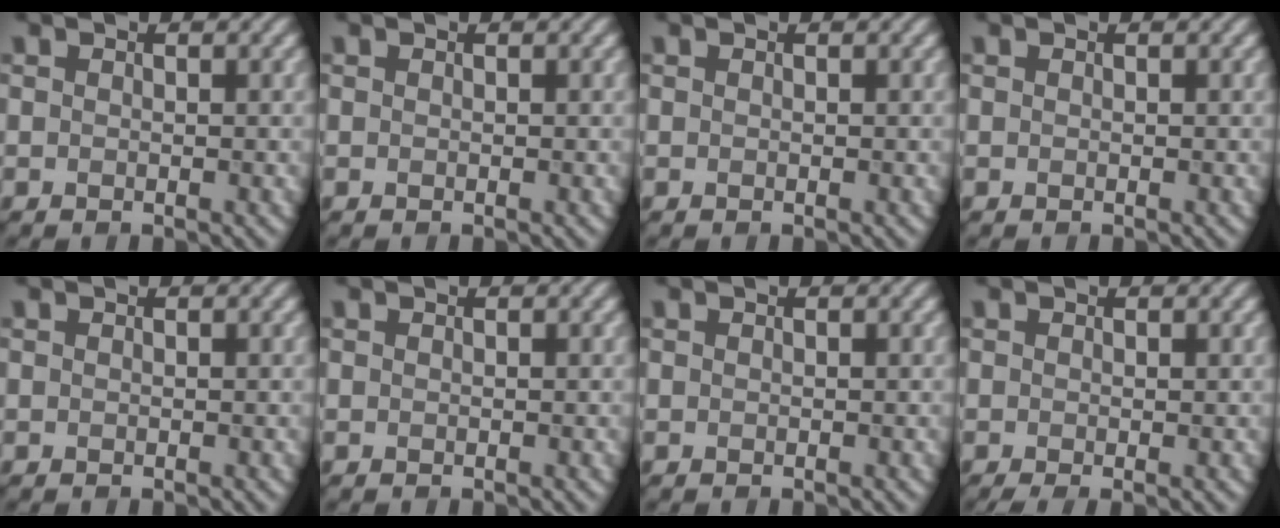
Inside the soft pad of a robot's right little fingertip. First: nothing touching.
{"total": 0.0}
{"total": 0.0}
{"total": 0.0}
{"total": 0.0}
{"total": 0.0}
{"total": 0.0}
{"total": 1.3, "force": [-0.3, 0.2, 1.3], "torque": [-0.024, -0.009, -0.007]}